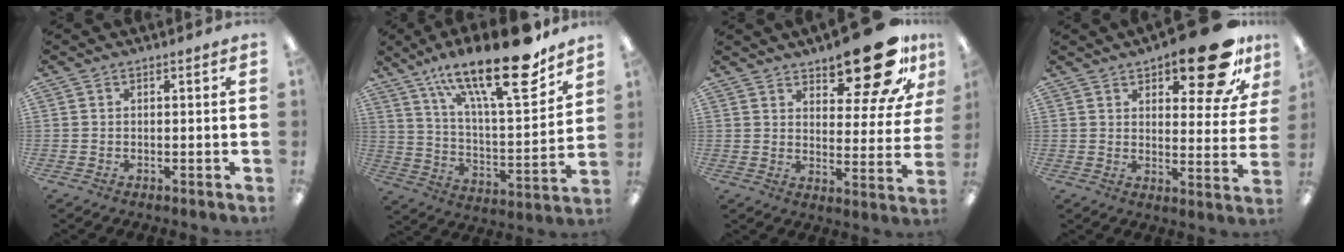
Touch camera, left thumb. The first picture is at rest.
{"total": 25.3, "force": [17.0, 7.1, 17.3], "torque": [-0.270, -0.103, 0.277]}
{"total": 19.0, "force": [13.9, 7.0, 10.9], "torque": [-0.137, -0.093, 0.229]}
{"total": 18.2, "force": [12.0, 6.6, 11.9], "torque": [-0.159, -0.068, 0.194]}